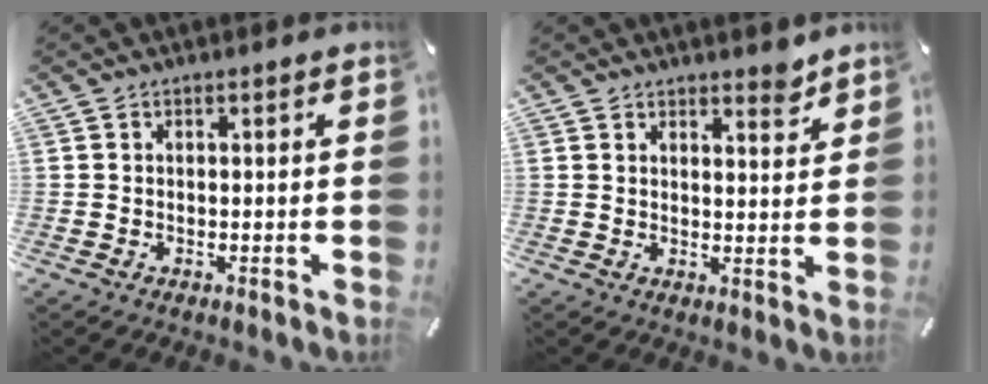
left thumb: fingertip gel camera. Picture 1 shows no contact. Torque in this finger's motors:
{"motor_torque": [0.25, -0.43, -0.02, 0.14, -0.02]}